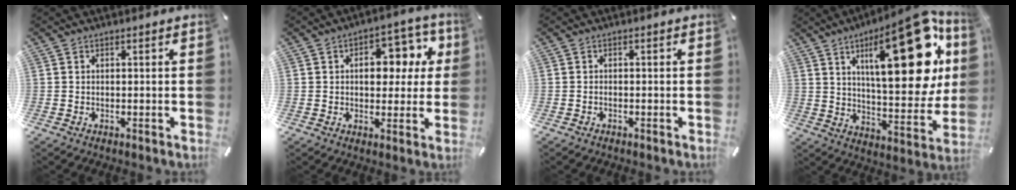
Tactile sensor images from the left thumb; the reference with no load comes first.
{"total": 11.3, "force": [2.5, 7.2, 8.3], "torque": [-0.096, -0.009, 0.036]}
{"total": 1.1, "force": [-0.7, 0.4, 0.7], "torque": [-0.015, 0.000, -0.014]}
{"total": 29.8, "force": [11.6, 11.9, 24.8], "torque": [-0.342, -0.064, 0.181]}